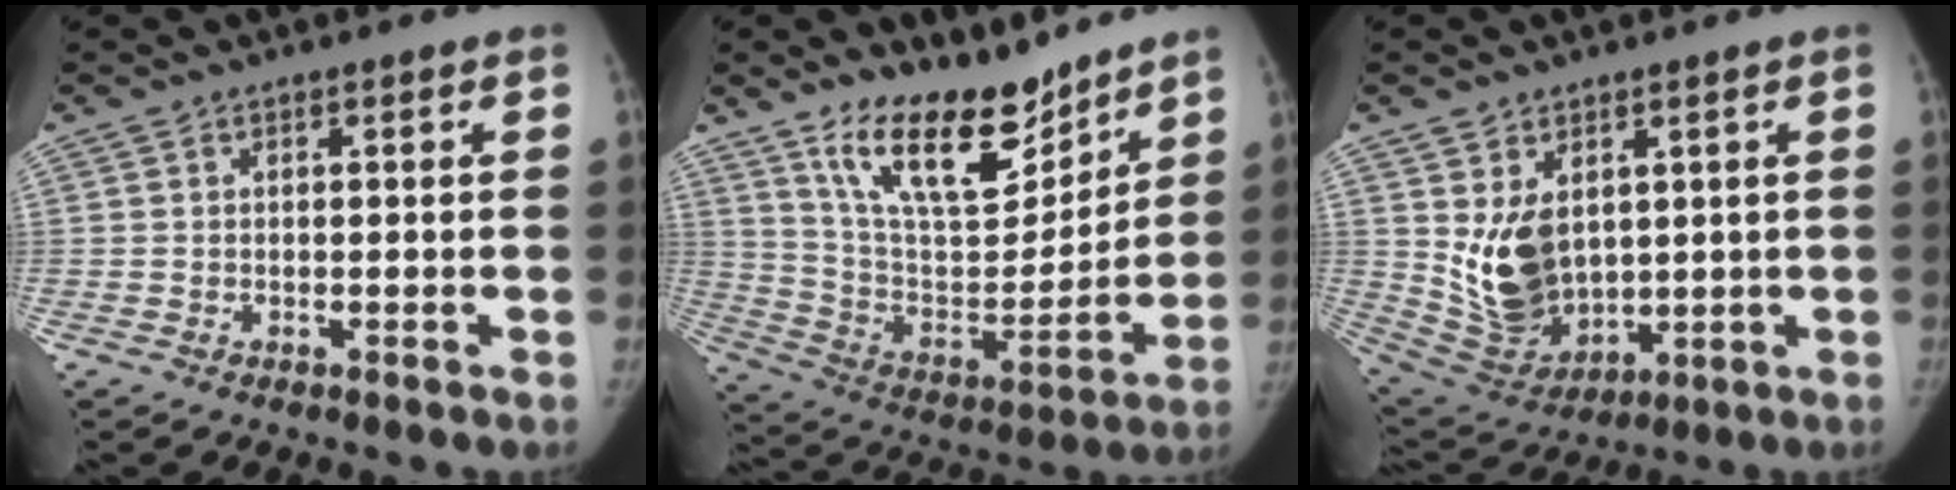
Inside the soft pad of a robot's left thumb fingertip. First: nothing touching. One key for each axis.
{"total": 19.3, "fx": 14.0, "fy": 7.9, "fz": 10.6, "tx": -0.132, "ty": -0.089, "tz": 0.250}
{"total": 11.3, "fx": 2.5, "fy": 7.8, "fz": 7.8, "tx": -0.112, "ty": -0.028, "tz": 0.075}